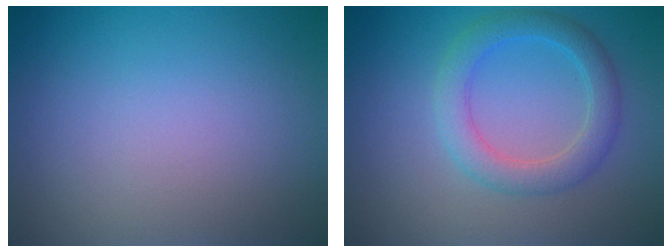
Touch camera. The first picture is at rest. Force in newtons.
{"total": 3.5, "press": 3.5, "slide": 0.2}